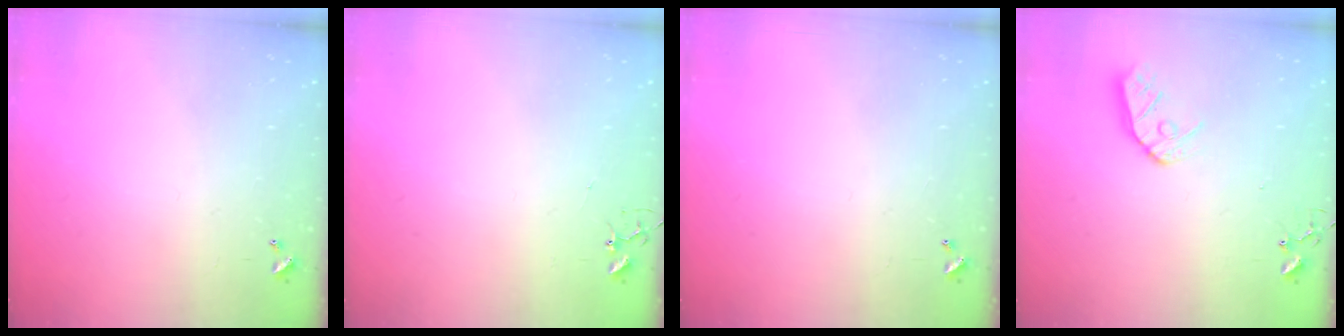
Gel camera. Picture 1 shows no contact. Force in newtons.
{"total": 2.9, "press": 2.9, "slide": 0.2}
{"total": 0.0}
{"total": 9.5, "press": 9.5, "slide": 0.8}